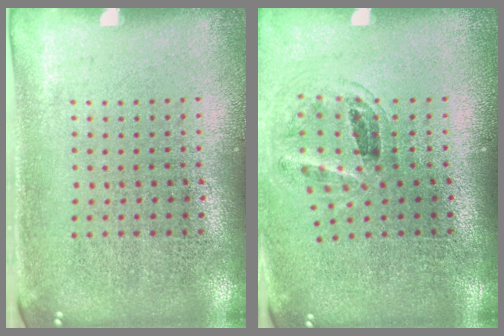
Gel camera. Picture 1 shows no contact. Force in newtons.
{"total": 1.1, "press": 1.0, "slide": 0.5}